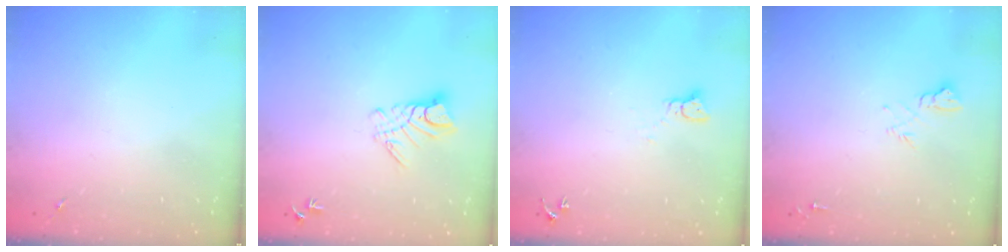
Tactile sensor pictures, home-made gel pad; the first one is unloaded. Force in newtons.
{"total": 8.5, "press": 8.5, "slide": 0.9}
{"total": 3.1, "press": 3.1, "slide": 0.1}
{"total": 7.1, "press": 7.1, "slide": 0.8}